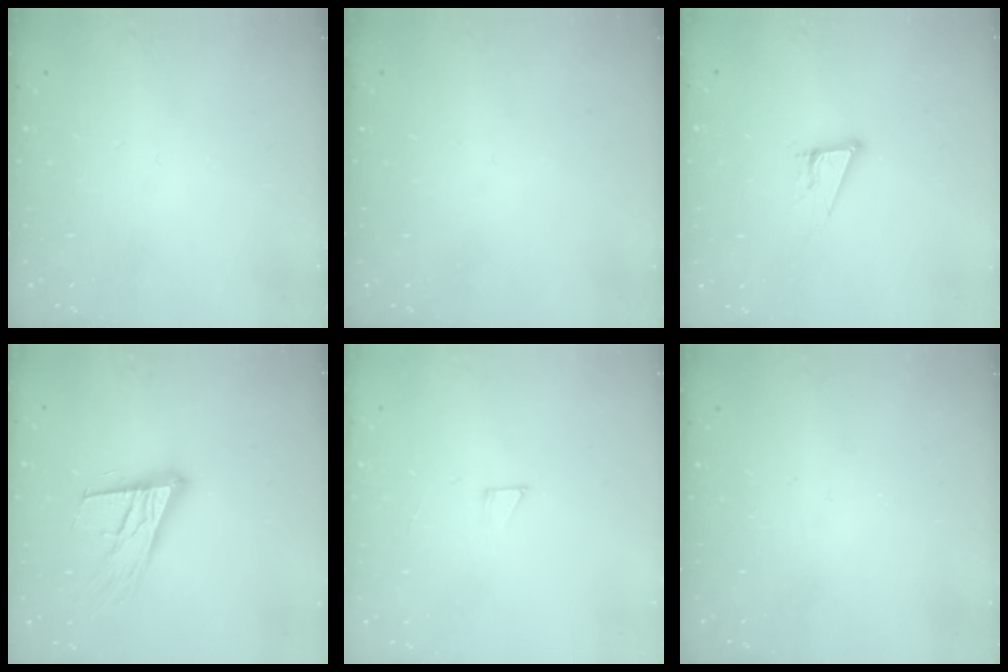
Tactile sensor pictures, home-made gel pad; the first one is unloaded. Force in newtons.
{"total": 0.0}
{"total": 7.6, "press": 7.3, "slide": 2.3}
{"total": 18.0, "press": 17.5, "slide": 3.9}
{"total": 1.9, "press": 1.9, "slide": 0.1}
{"total": 0.0}